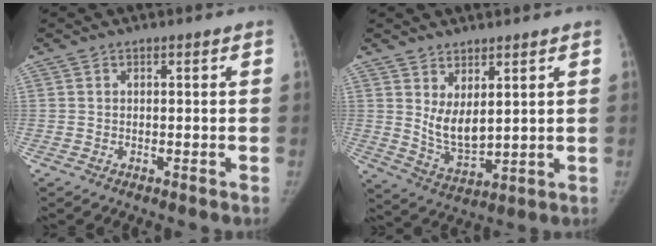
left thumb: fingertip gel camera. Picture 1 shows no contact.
{"total": 7.1, "force": [2.6, 3.4, 5.6], "torque": [-0.088, -0.038, 0.066]}